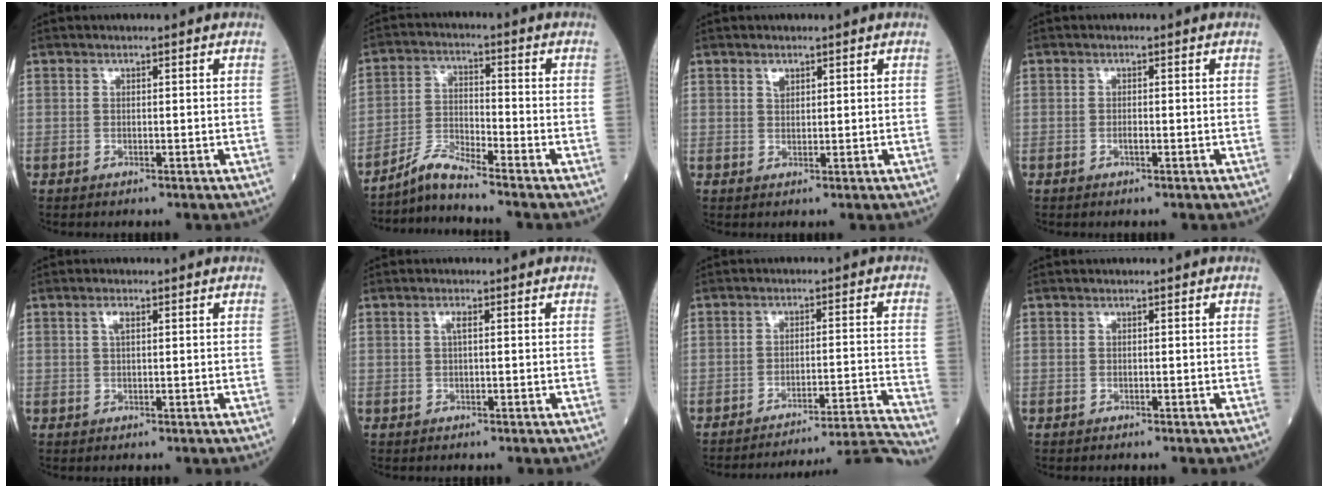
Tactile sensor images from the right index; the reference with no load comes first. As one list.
[{"total": 5.0, "force": [-4.8, -1.0, 1.3], "torque": [-0.036, -0.017, -0.092]}, {"total": 1.3, "force": [0.8, 0.8, 0.7], "torque": [-0.009, -0.001, 0.014]}, {"total": 0.9, "force": [-0.4, 0.1, 0.8], "torque": [-0.018, 0.000, -0.007]}, {"total": 1.4, "force": [0.6, 0.4, 1.2], "torque": [-0.025, 0.004, 0.010]}, {"total": 1.1, "force": [0.3, 0.2, 1.0], "torque": [-0.022, 0.003, 0.003]}, {"total": 16.7, "force": [-16.0, -4.0, 2.1], "torque": [0.000, -0.007, -0.217]}, {"total": 0.0}]